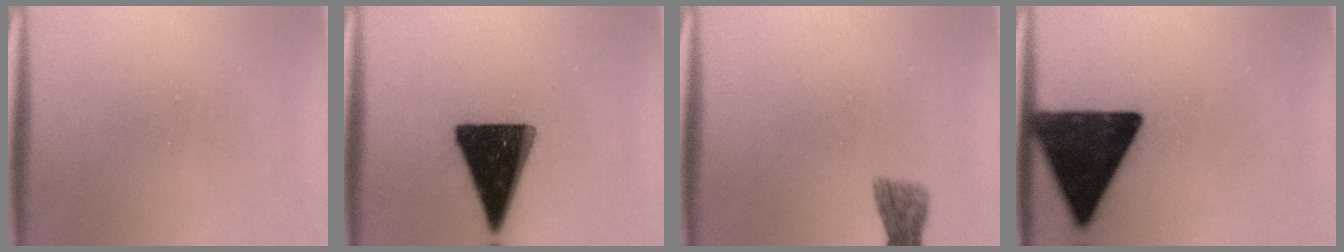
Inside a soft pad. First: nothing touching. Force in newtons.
{"total": 18.2}
{"total": 1.8}
{"total": 17.1}